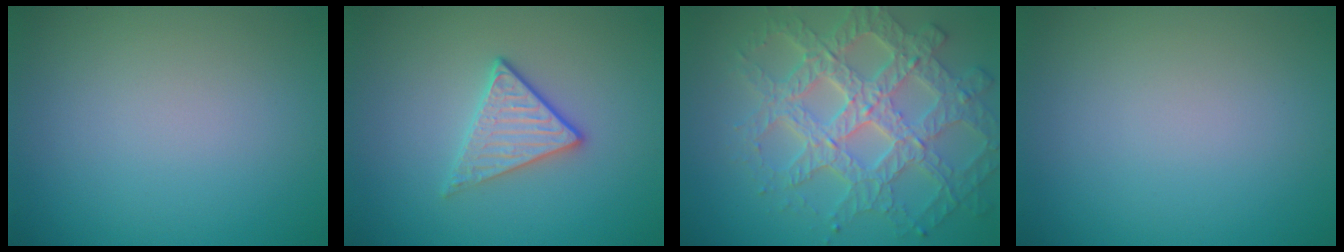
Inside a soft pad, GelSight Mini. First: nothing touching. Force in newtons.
{"total": 2.8, "press": 2.6, "slide": 1.1}
{"total": 6.9, "press": 6.0, "slide": 3.4}
{"total": 0.0}